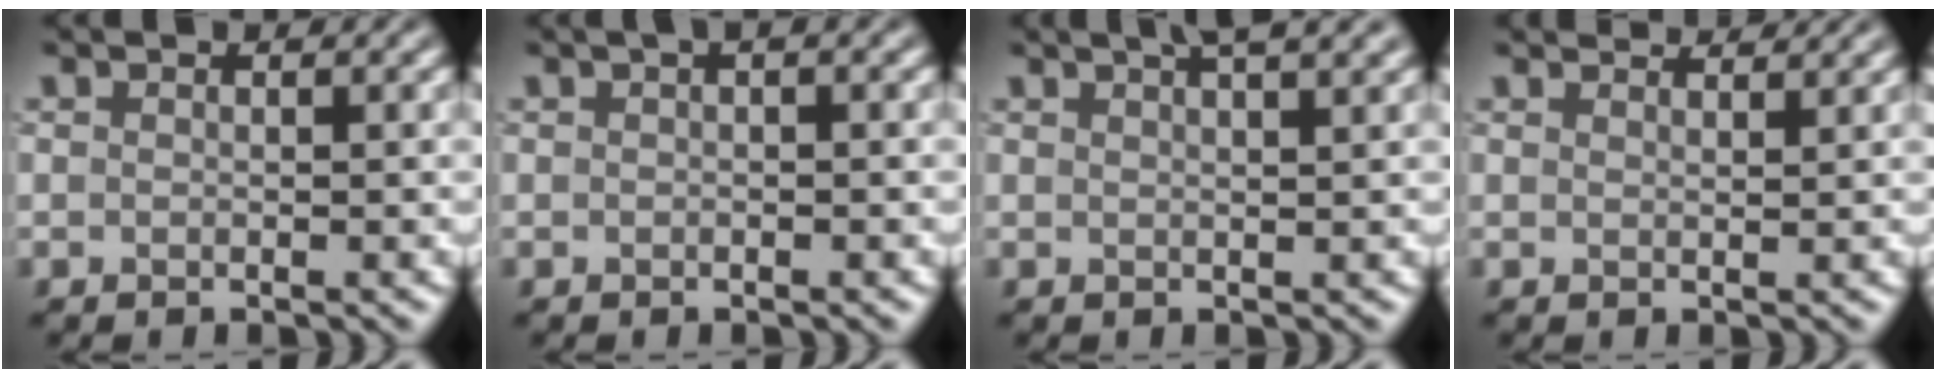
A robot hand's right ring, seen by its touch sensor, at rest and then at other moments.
{"total": 0.9, "force": [0.3, 0.2, 0.9], "torque": [-0.015, 0.004, 0.003]}
{"total": 4.9, "force": [3.2, 1.7, 3.3], "torque": [-0.016, 0.025, 0.015]}
{"total": 3.1, "force": [2.9, 0.4, 0.9], "torque": [-0.007, 0.003, 0.032]}